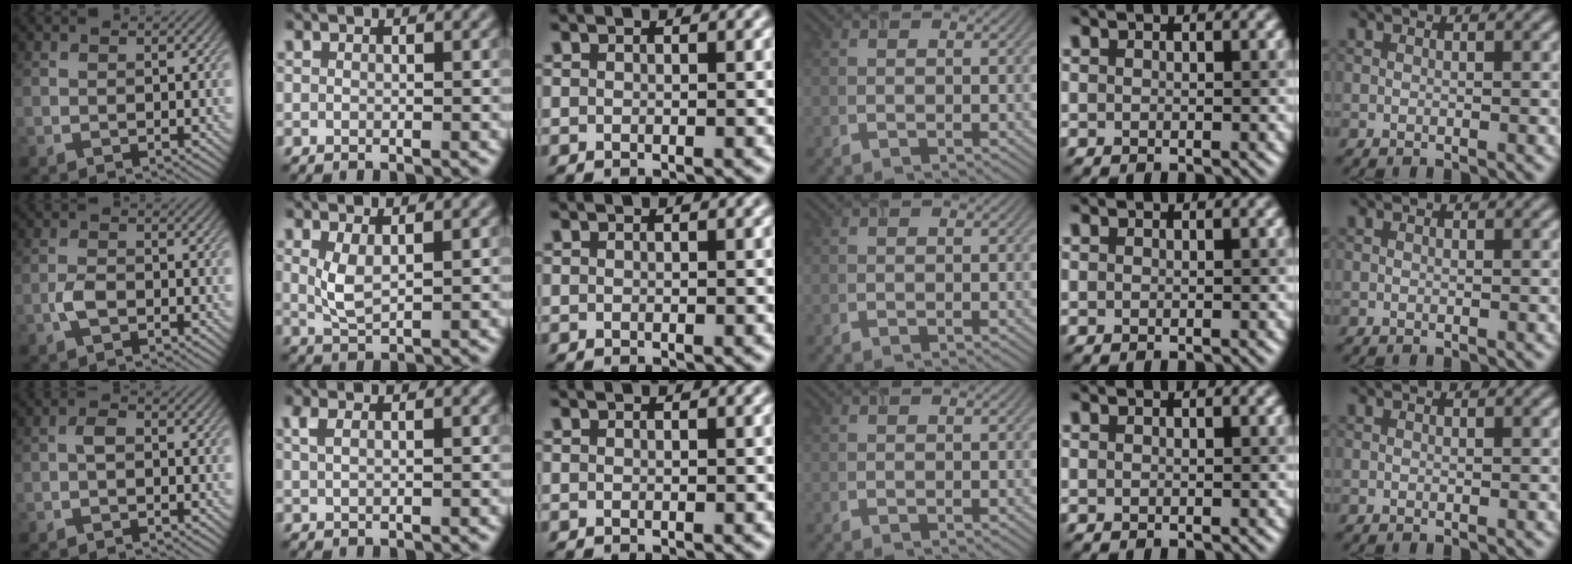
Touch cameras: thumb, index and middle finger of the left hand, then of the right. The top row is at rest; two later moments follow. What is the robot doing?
{"motion": "insert", "object": "airpods case & airpods"}